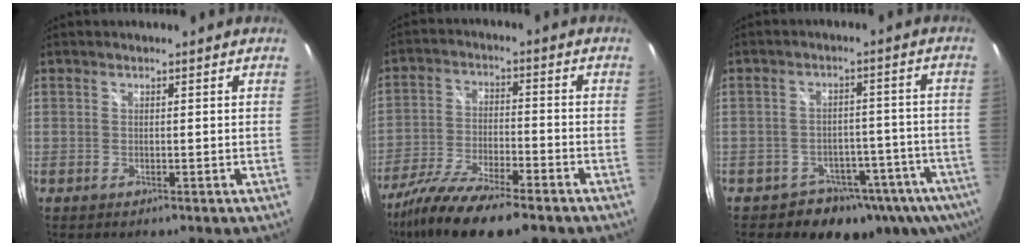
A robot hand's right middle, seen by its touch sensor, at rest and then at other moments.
{"total": 15.0, "force": [-11.8, 2.9, 8.9], "torque": [-0.186, -0.040, -0.211]}
{"total": 13.2, "force": [-8.6, 8.5, 5.4], "torque": [-0.094, 0.006, -0.102]}